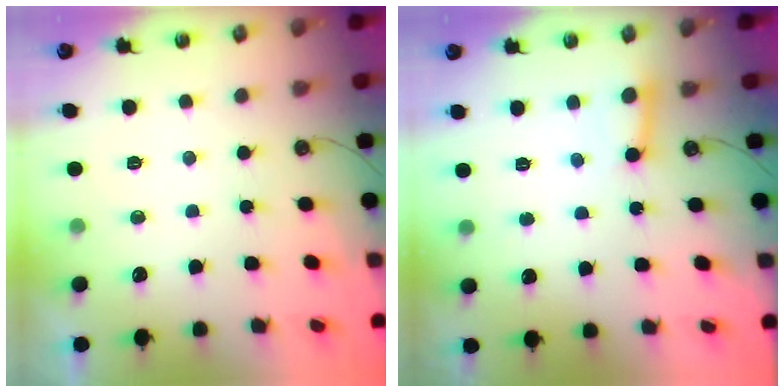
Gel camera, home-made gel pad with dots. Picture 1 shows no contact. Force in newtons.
{"total": 5.3, "press": 5.3, "slide": 0.4}